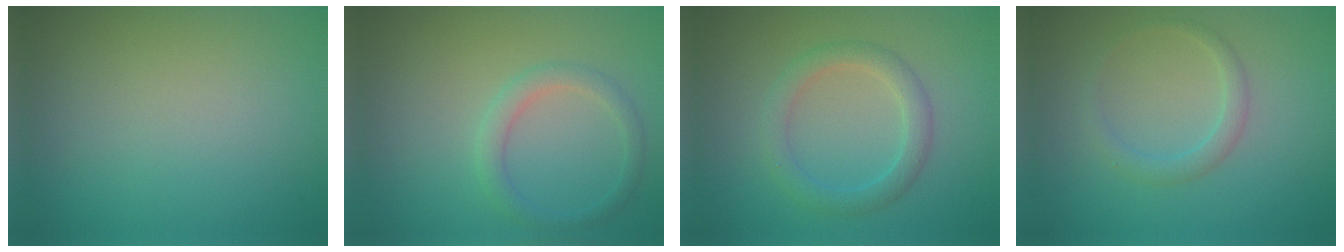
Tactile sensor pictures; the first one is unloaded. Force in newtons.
{"total": 2.0, "press": 2.0, "slide": 0.1}
{"total": 2.7, "press": 2.6, "slide": 0.1}
{"total": 1.6, "press": 1.6, "slide": 0.1}